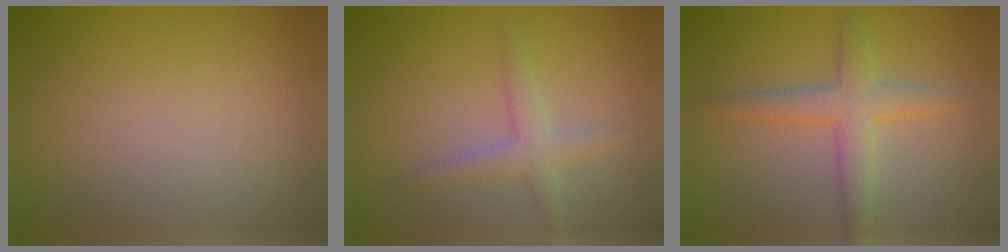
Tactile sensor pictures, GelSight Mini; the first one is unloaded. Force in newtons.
{"total": 2.3, "press": 2.3, "slide": 0.1}
{"total": 3.4, "press": 3.4, "slide": 0.1}